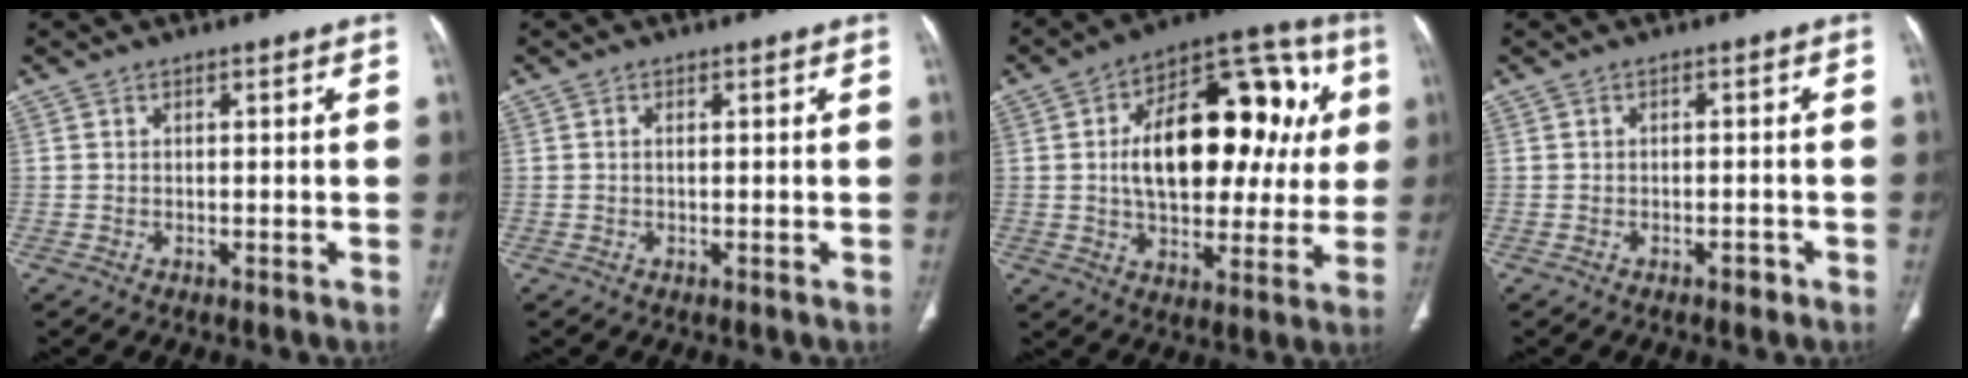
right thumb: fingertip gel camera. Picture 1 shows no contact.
{"total": 0.7, "force": [0.2, 0.3, 0.7], "torque": [-0.018, 0.004, 0.004]}
{"total": 25.5, "force": [4.0, 14.2, 20.8], "torque": [-0.263, 0.024, 0.054]}
{"total": 1.4, "force": [-0.9, 0.8, 0.7], "torque": [-0.009, 0.006, -0.012]}